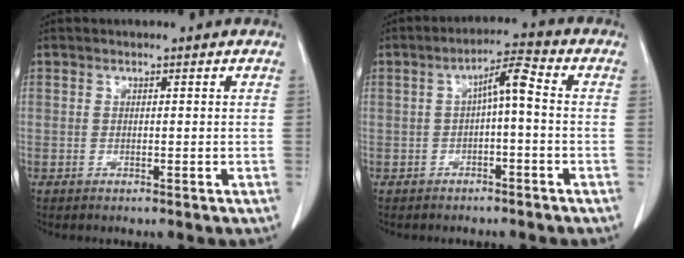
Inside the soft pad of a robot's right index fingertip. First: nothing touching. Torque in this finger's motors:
{"motor_torque": [0.54, -0.22, 0.17, 0.09]}